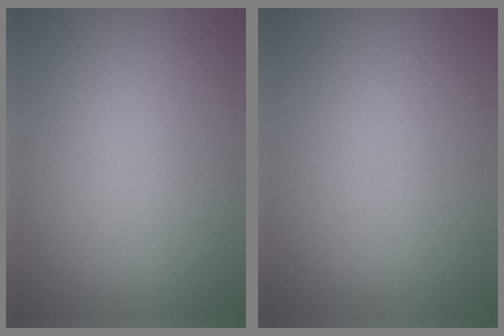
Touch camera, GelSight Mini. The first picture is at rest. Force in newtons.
{"total": 0.0}